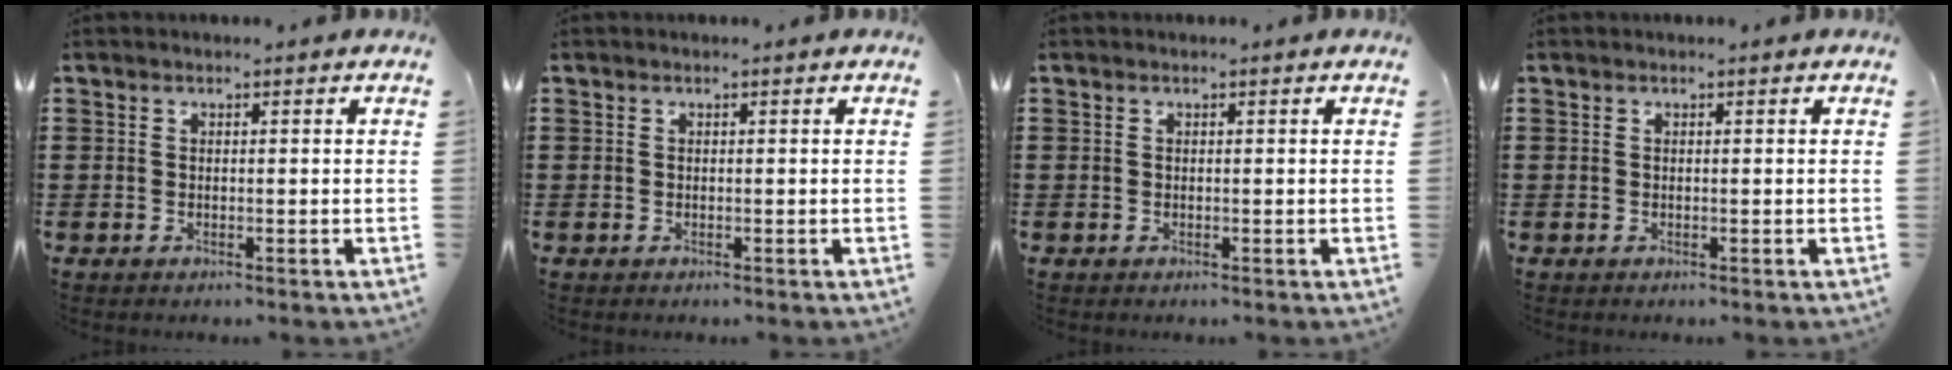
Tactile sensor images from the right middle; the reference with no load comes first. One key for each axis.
{"total": 0.0}
{"total": 0.0}
{"total": 0.0}